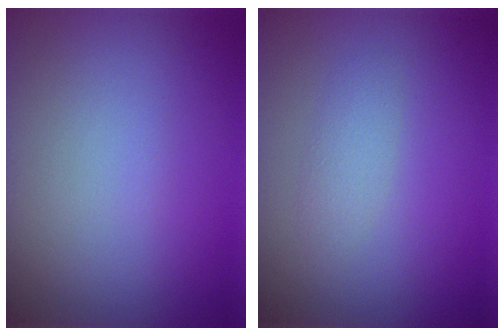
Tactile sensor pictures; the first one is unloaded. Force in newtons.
{"total": 1.5, "press": 1.5, "slide": 0.1}